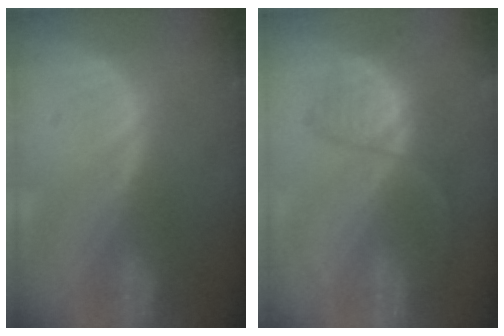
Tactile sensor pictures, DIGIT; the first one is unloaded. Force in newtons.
{"total": 6.6, "press": 6.2, "slide": 2.3}